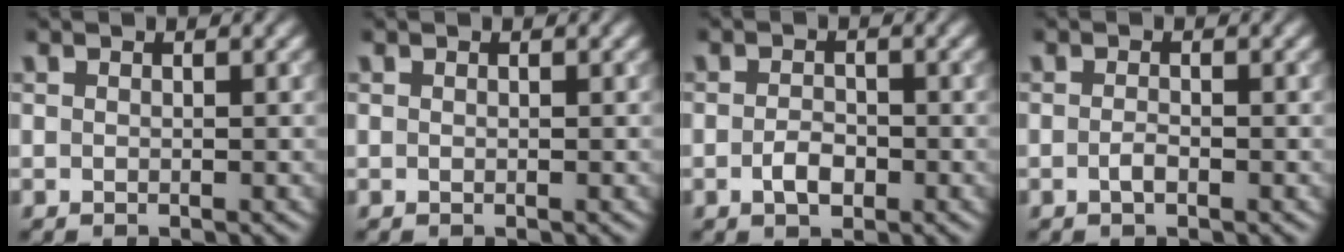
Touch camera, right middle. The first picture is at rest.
{"total": 0.0}
{"total": 2.0, "force": [-0.7, 1.1, 1.4], "torque": [-0.028, -0.001, -0.015]}
{"total": 0.9, "force": [-0.4, 0.3, 0.8], "torque": [-0.016, 0.000, -0.009]}